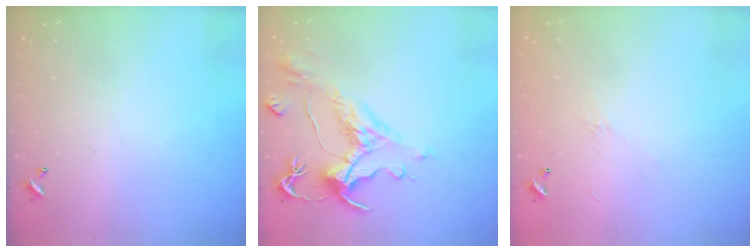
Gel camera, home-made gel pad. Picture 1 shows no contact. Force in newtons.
{"total": 2.0, "press": 1.5, "slide": 1.4}
{"total": 5.6, "press": 5.5, "slide": 0.9}